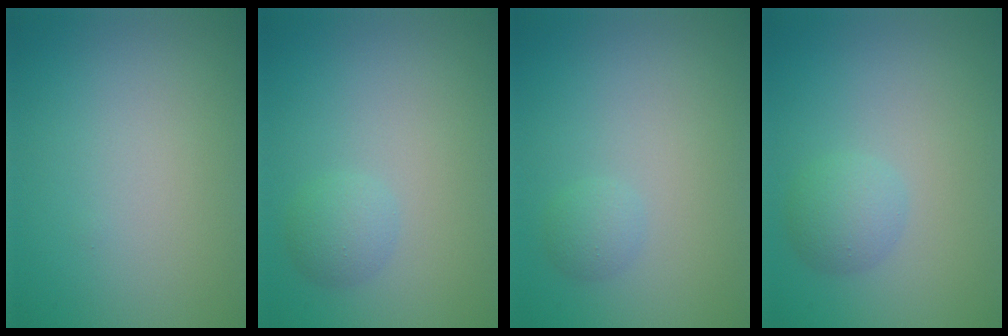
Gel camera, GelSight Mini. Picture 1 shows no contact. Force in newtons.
{"total": 1.9, "press": 1.9, "slide": 0.1}
{"total": 1.3, "press": 1.3, "slide": 0.1}
{"total": 2.4, "press": 2.4, "slide": 0.1}